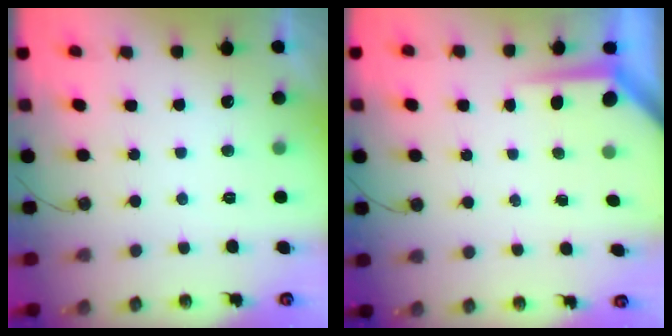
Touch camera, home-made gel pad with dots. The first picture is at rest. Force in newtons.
{"total": 4.0, "press": 3.9, "slide": 0.3}